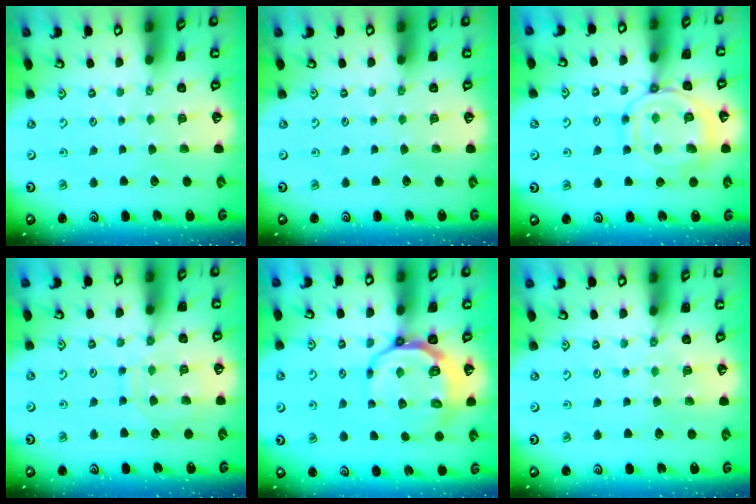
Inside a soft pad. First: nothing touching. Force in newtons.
{"total": 0.0}
{"total": 14.5, "press": 14.5, "slide": 1.4}
{"total": 10.3, "press": 10.2, "slide": 1.0}
{"total": 10.8, "press": 10.3, "slide": 3.0}
{"total": 2.5, "press": 2.5, "slide": 0.4}